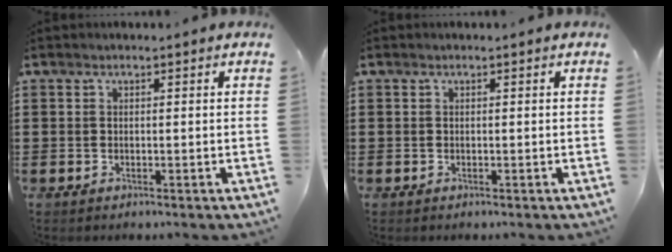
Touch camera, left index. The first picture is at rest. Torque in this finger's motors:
{"motor_torque": [0.00, 0.00, 0.00, 0.00]}